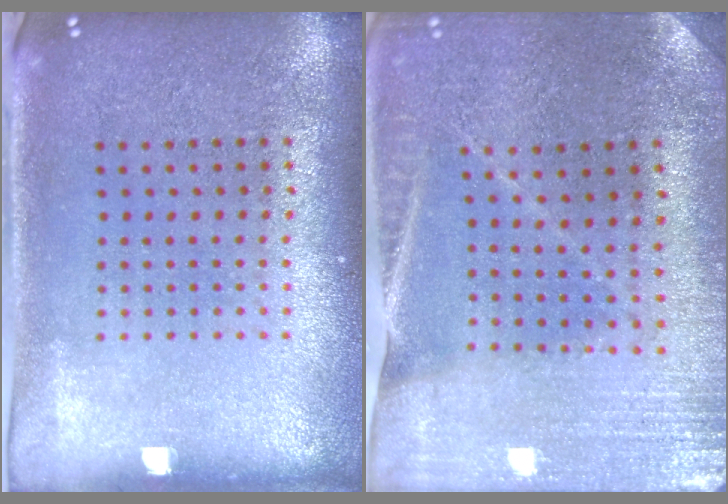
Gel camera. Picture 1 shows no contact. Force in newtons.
{"total": 0.9, "press": 0.9, "slide": 0.1}